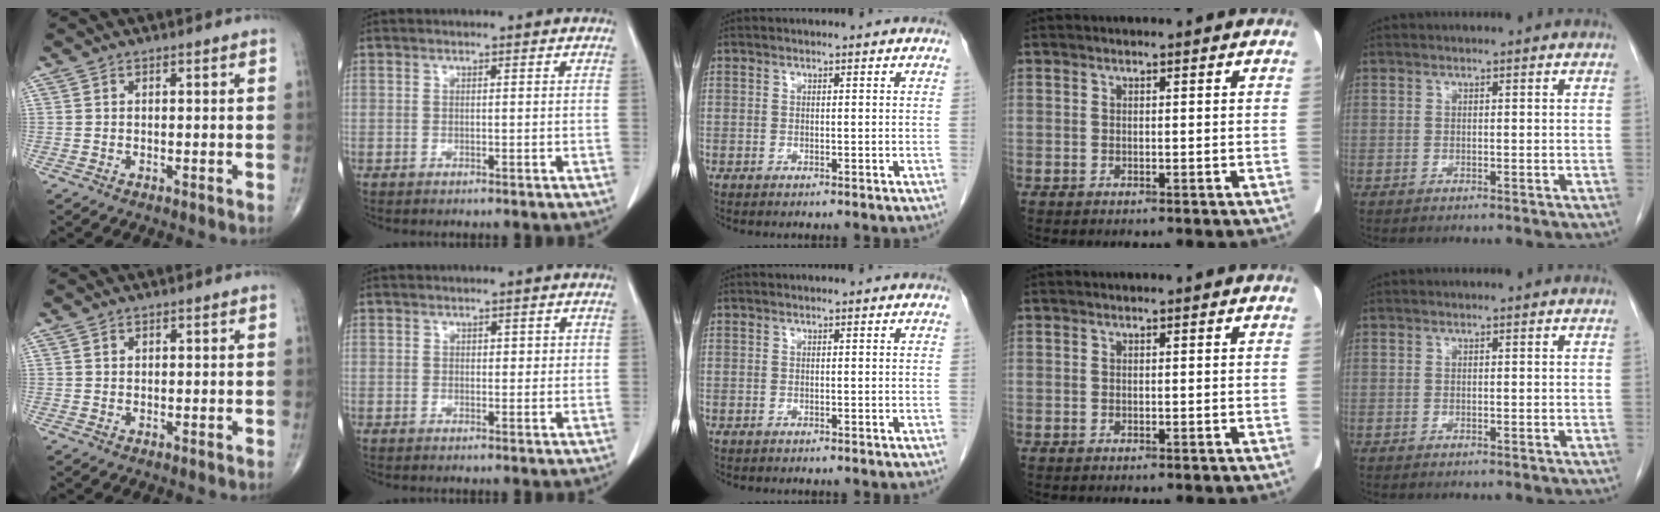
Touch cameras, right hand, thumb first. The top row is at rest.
{"thumb": {"total": 0.6, "force": [0.2, 0.5, 0.1], "torque": [0.002, 0.000, 0.004]}, "index": {"total": 1.9, "force": [0.5, 1.2, 1.4], "torque": [-0.013, 0.005, 0.004]}}